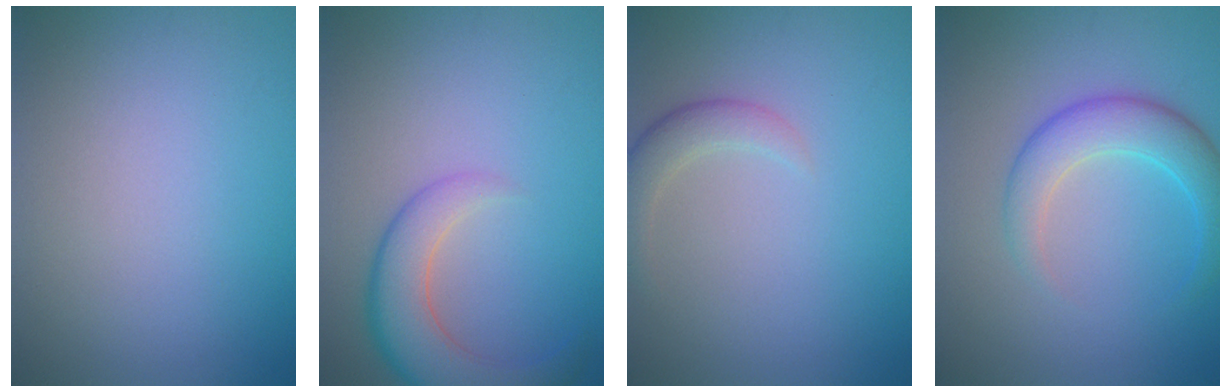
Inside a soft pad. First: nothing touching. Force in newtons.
{"total": 5.2, "press": 5.2, "slide": 0.3}
{"total": 2.2, "press": 2.2, "slide": 0.2}
{"total": 4.4, "press": 4.4, "slide": 0.1}